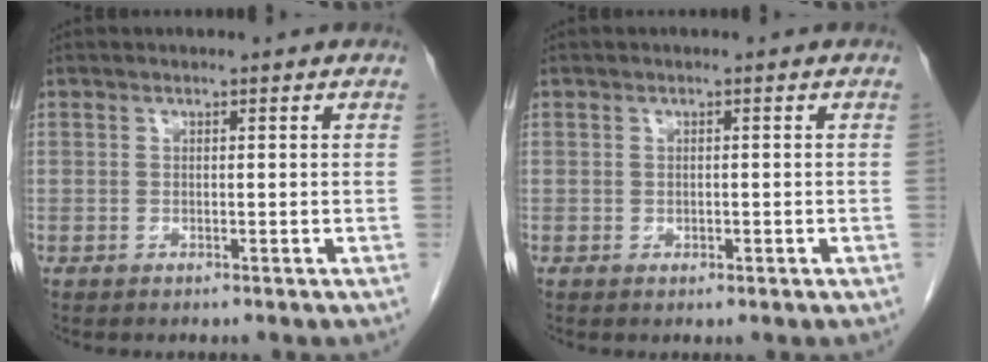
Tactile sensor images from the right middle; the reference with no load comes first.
{"total": 0.7, "force": [-0.2, 0.5, 0.4], "torque": [-0.007, 0.000, -0.002]}